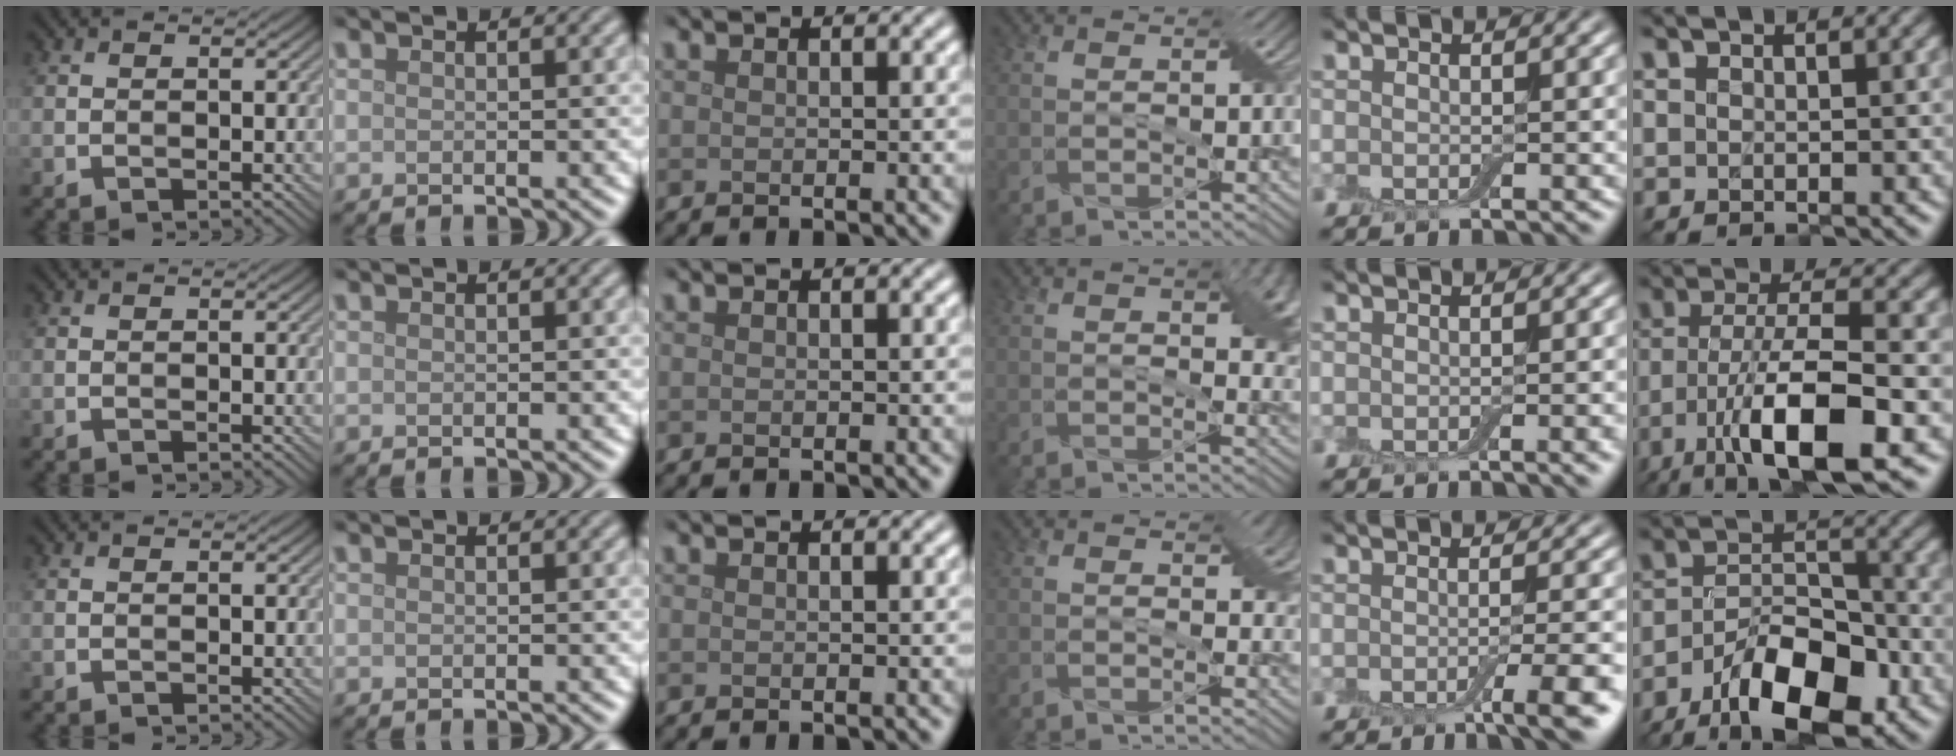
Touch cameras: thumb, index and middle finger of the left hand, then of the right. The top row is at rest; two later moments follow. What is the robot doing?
{"motion": "wrap", "object": "cling film"}